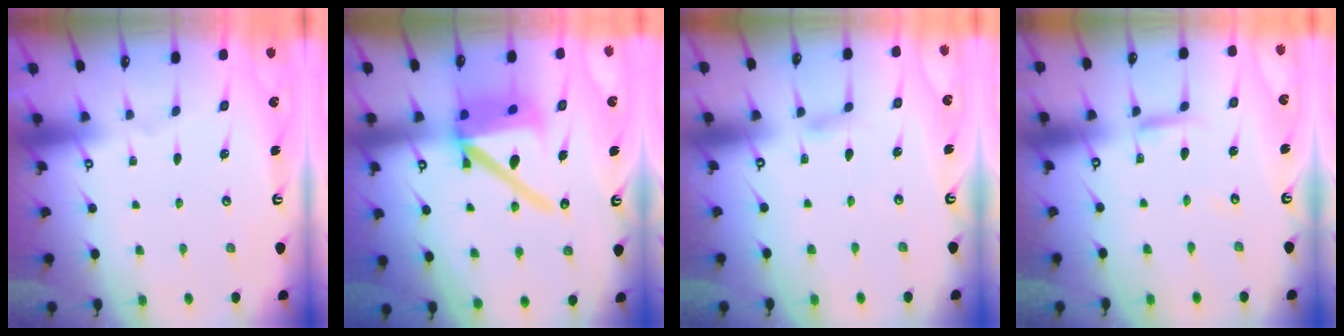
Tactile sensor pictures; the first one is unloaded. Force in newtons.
{"total": 16.3, "press": 16.1, "slide": 2.2}
{"total": 4.7, "press": 4.7, "slide": 0.6}
{"total": 3.8, "press": 3.8, "slide": 0.1}